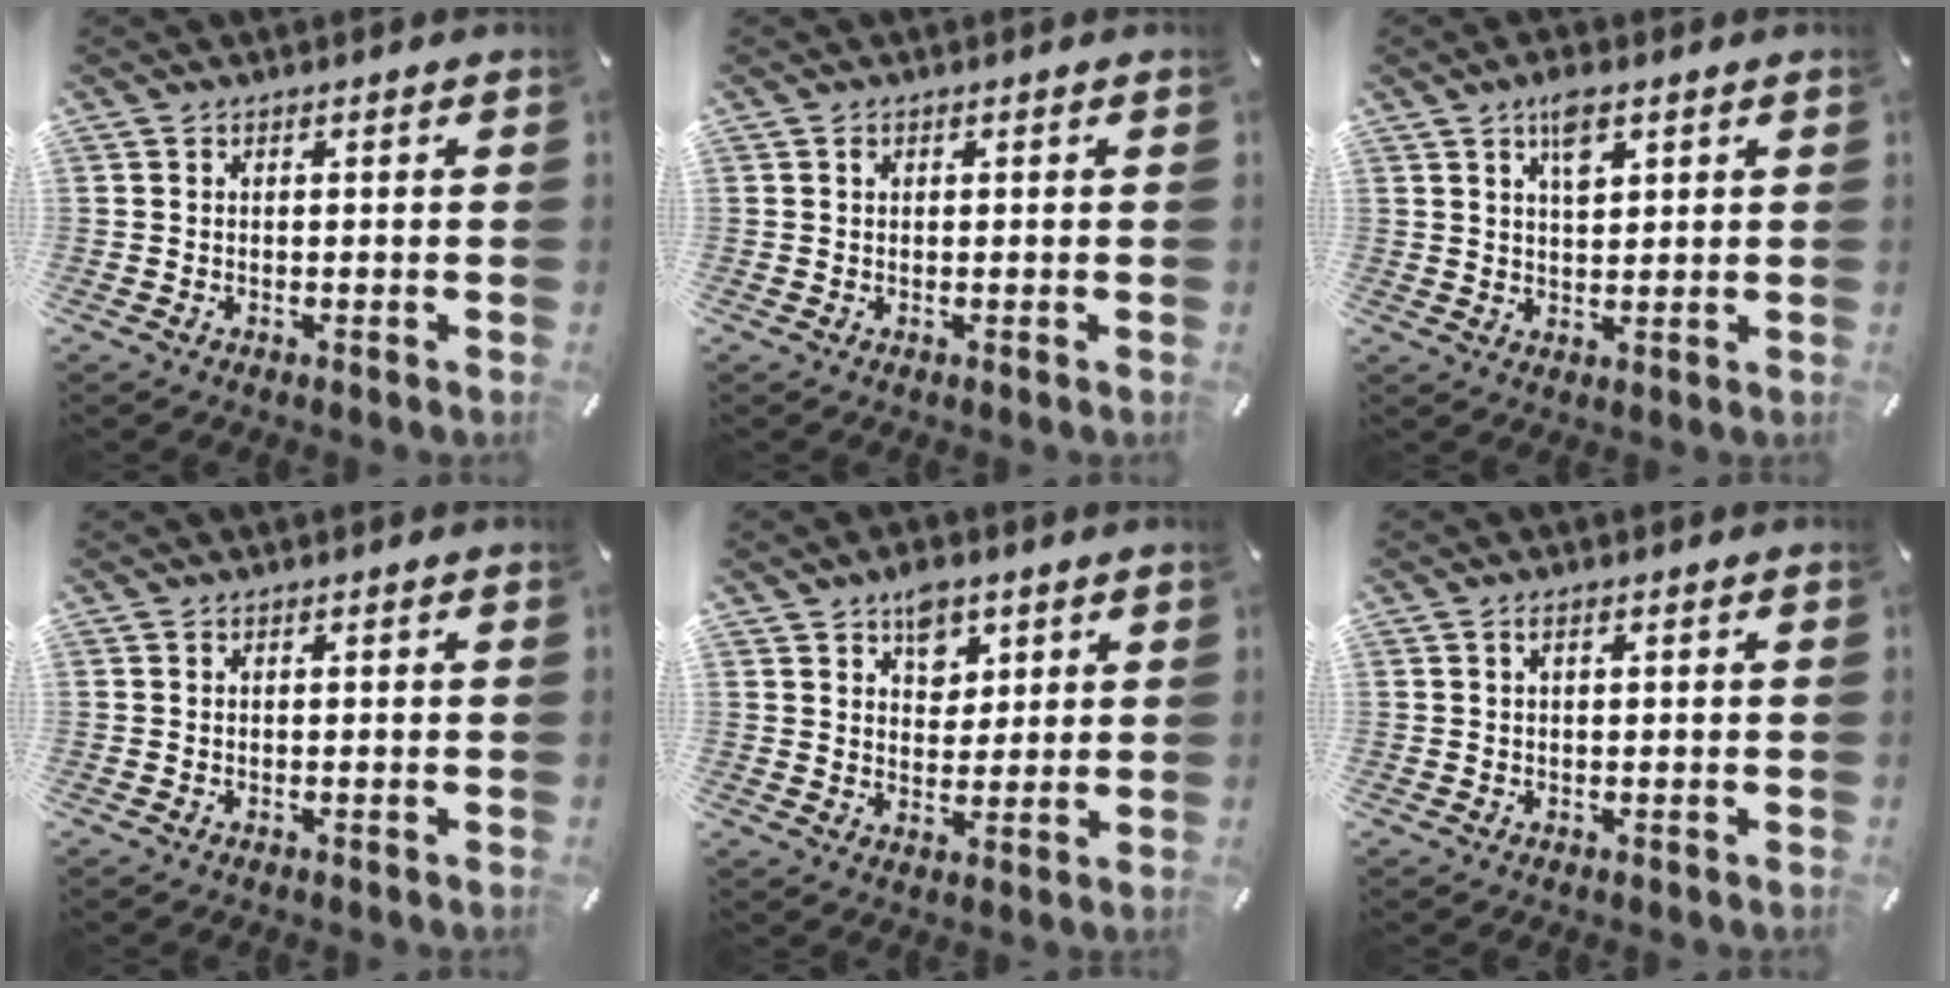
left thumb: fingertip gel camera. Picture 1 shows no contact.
{"total": 0.6, "force": [0.2, 0.5, 0.3], "torque": [0.003, -0.001, 0.002]}
{"total": 5.9, "force": [3.2, 2.6, 4.2], "torque": [-0.066, -0.006, 0.053]}
{"total": 0.0}
{"total": 6.5, "force": [3.8, 4.7, 2.5], "torque": [-0.015, -0.015, 0.063]}
{"total": 1.2, "force": [0.3, 0.4, 1.1], "torque": [-0.021, 0.003, 0.005]}